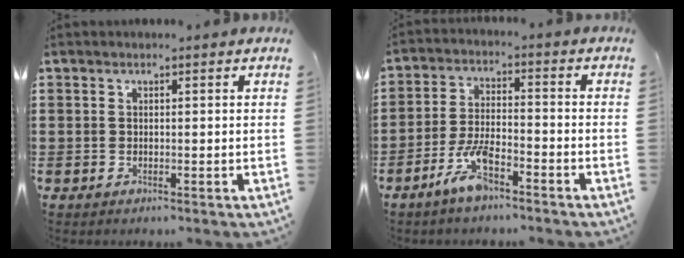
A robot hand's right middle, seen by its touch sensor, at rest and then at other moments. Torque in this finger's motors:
{"motor_torque": [-0.13, 0.14, 0.27, 0.10]}